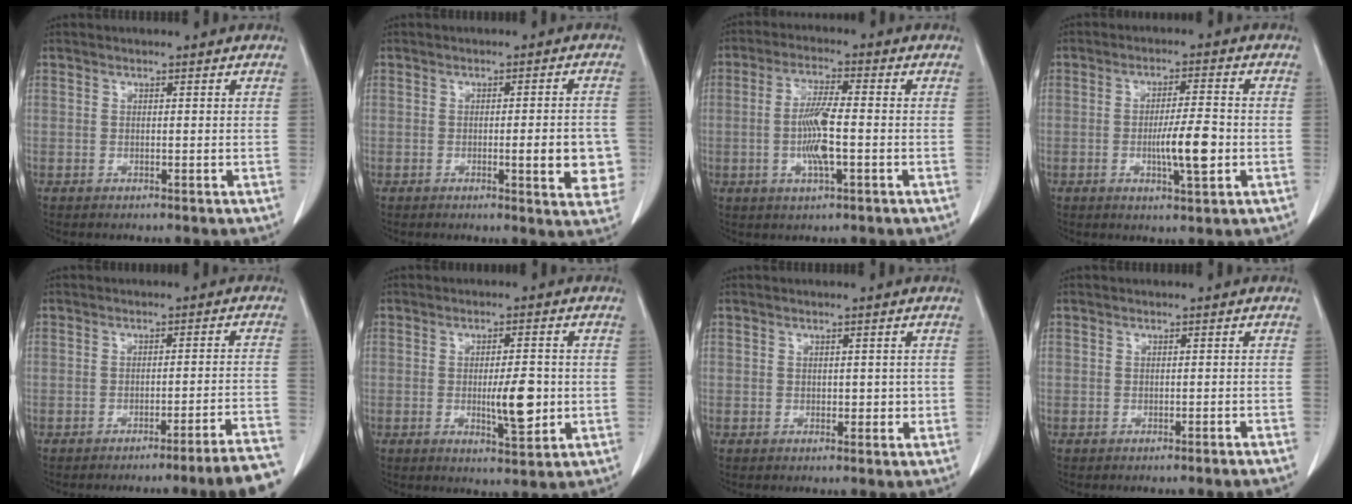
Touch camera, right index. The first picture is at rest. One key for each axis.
{"total": 7.4, "fx": -1.5, "fy": 1.4, "fz": 7.1, "tx": -0.075, "ty": -0.004, "tz": -0.018}
{"total": 7.2, "fx": -1.4, "fy": 1.0, "fz": 7.0, "tx": -0.139, "ty": -0.002, "tz": -0.028}
{"total": 7.0, "fx": -1.5, "fy": 0.8, "fz": 6.8, "tx": -0.114, "ty": -0.003, "tz": -0.024}
{"total": 11.1, "fx": -9.8, "fy": -1.9, "fz": 4.8, "tx": -0.022, "ty": 0.001, "tz": -0.125}
{"total": 6.3, "fx": -0.9, "fy": 1.5, "fz": 6.1, "tx": -0.095, "ty": -0.006, "tz": -0.009}
{"total": 1.5, "fx": -0.2, "fy": 1.1, "fz": 1.1, "tx": -0.010, "ty": 0.004, "tz": 0.000}
{"total": 1.7, "fx": -1.4, "fy": -0.4, "fz": 0.9, "tx": -0.015, "ty": 0.004, "tz": -0.015}